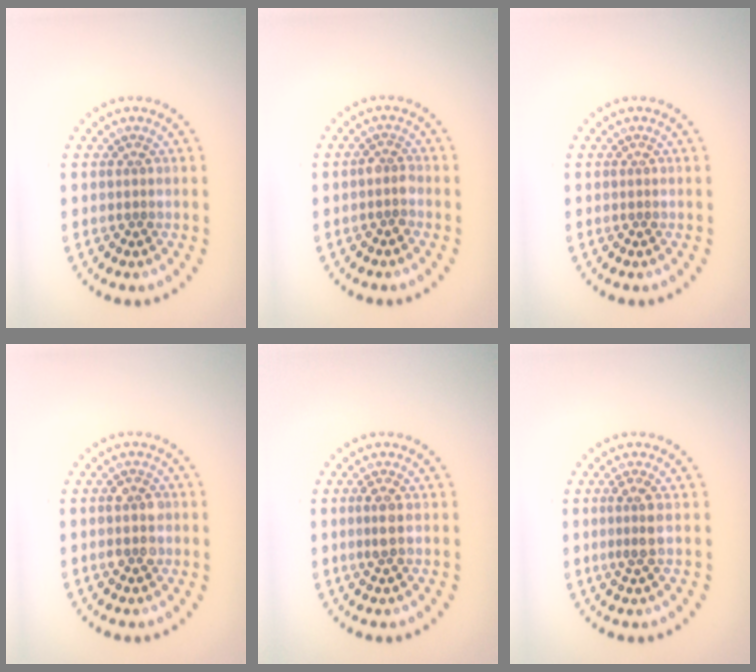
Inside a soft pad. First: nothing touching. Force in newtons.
{"total": 1.4, "press": 1.2, "slide": 0.8}
{"total": 0.0}
{"total": 2.0, "press": 2.0, "slide": 0.3}
{"total": 1.6, "press": 1.5, "slide": 0.6}
{"total": 2.1, "press": 1.7, "slide": 1.2}